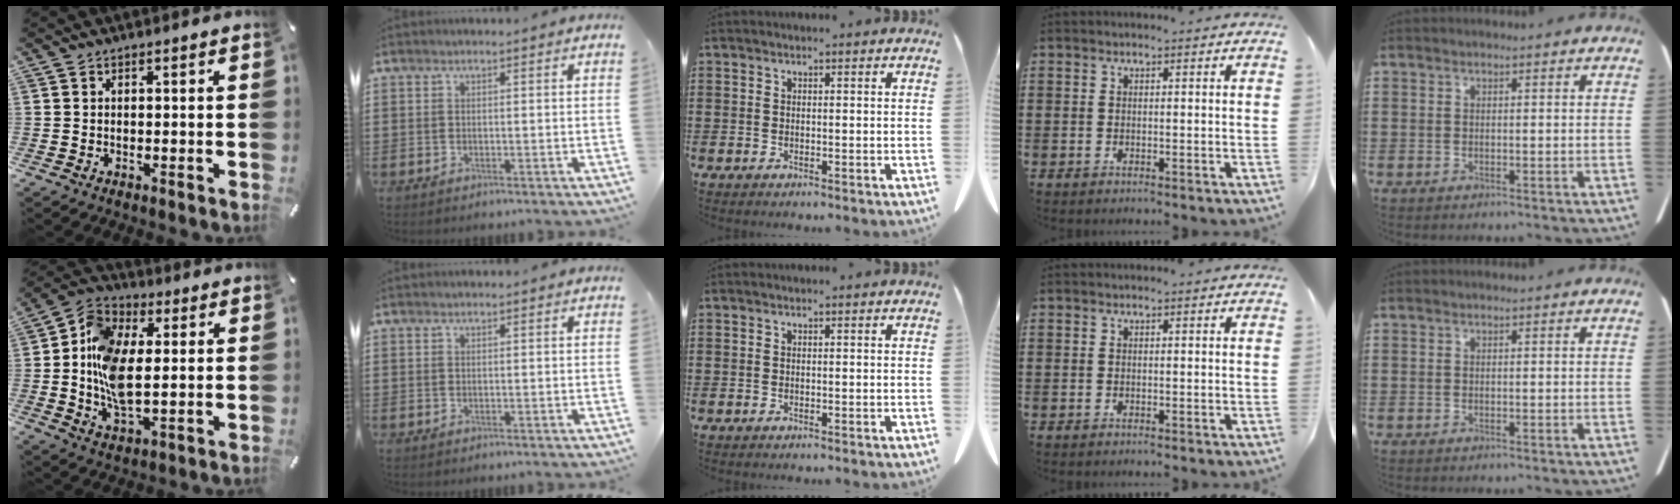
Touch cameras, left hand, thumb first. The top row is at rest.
{"thumb": {"total": 12.9, "force": [0.0, 8.2, 9.9], "torque": [-0.235, 0.000, 0.000]}}